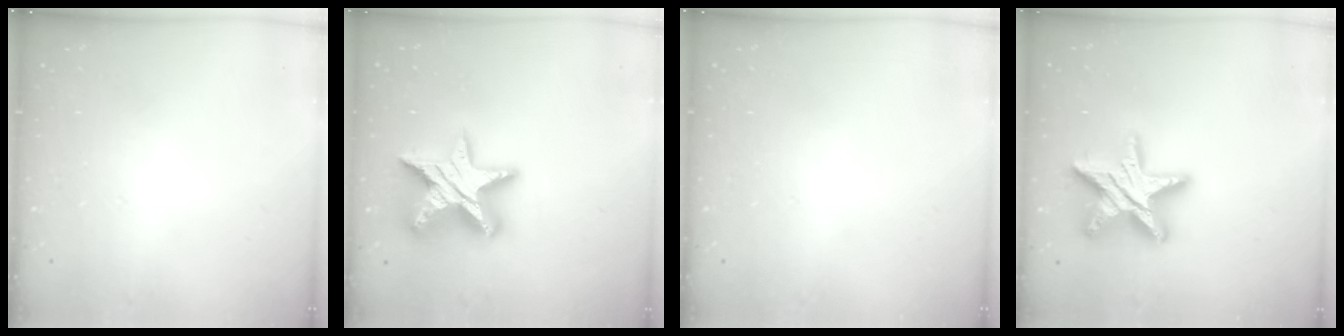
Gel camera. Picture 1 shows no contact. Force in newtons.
{"total": 18.5, "press": 18.4, "slide": 1.4}
{"total": 0.0}
{"total": 19.6, "press": 19.5, "slide": 1.2}